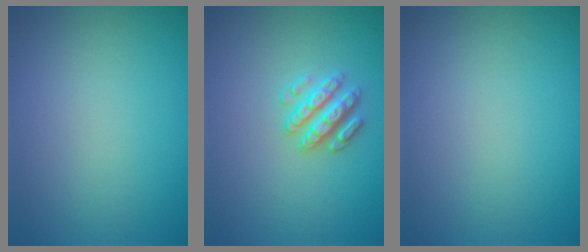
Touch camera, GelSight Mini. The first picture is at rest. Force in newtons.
{"total": 2.7, "press": 2.5, "slide": 1.0}
{"total": 0.0}